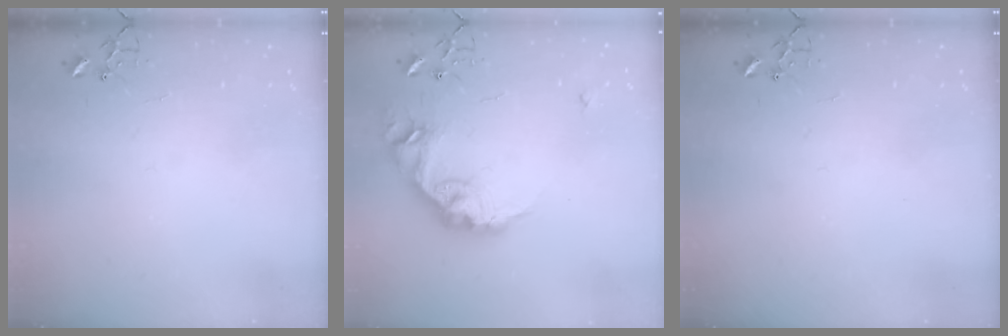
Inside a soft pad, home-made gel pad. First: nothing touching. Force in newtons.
{"total": 17.4, "press": 17.4, "slide": 0.4}
{"total": 0.0}